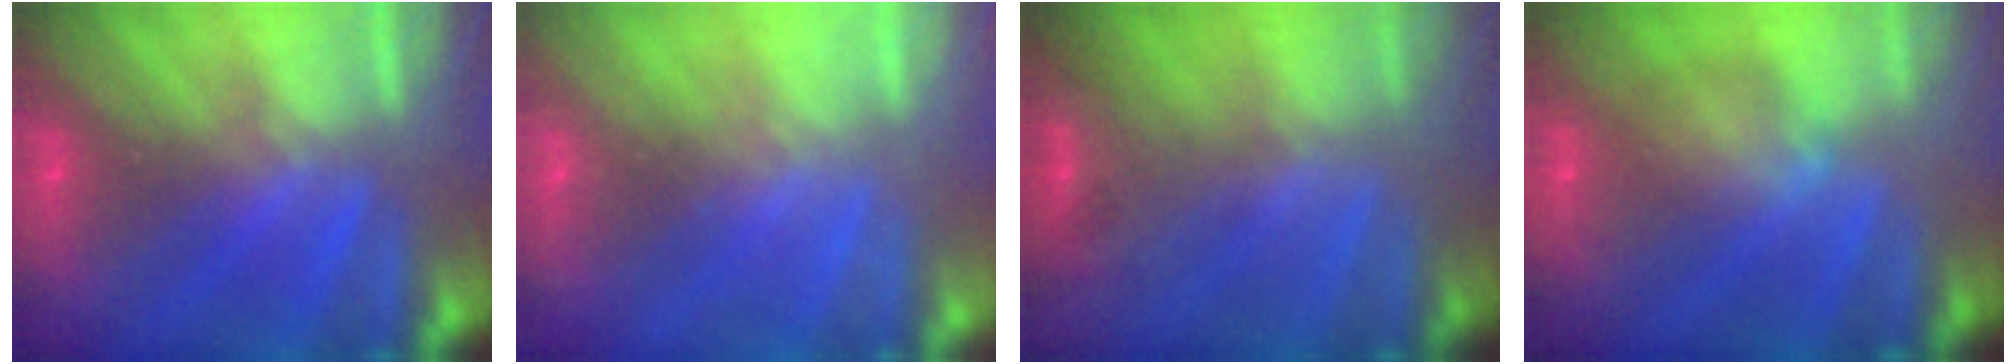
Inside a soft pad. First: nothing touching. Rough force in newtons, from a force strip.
{"total": 2.3}
{"total": 2.2}
{"total": 8.0}